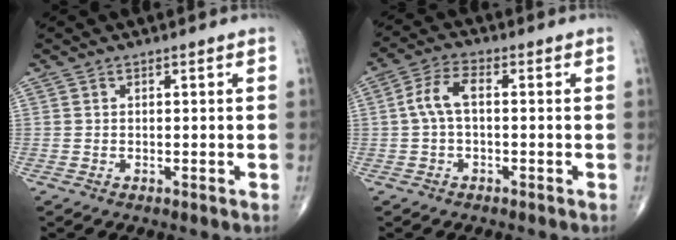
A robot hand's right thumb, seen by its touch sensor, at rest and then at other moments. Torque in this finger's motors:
{"motor_torque": [-0.29, 0.42, 0.40, -0.06, 0.18]}